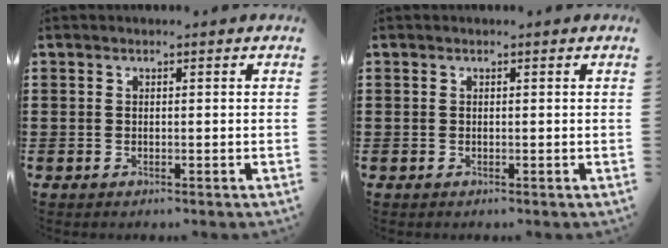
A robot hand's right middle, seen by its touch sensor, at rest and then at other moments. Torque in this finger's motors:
{"motor_torque": [-0.34, -0.36, 0.08, -0.01]}